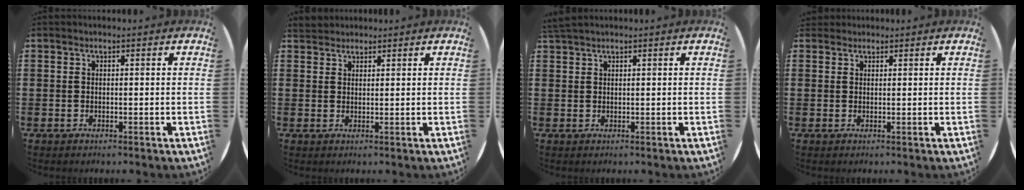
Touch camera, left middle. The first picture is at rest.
{"total": 1.7, "force": [1.6, 0.6, -0.1], "torque": [-0.001, 0.004, 0.033]}
{"total": 1.0, "force": [0.9, -0.2, 0.2], "torque": [-0.004, 0.000, 0.018]}
{"total": 0.9, "force": [0.8, 0.4, 0.0], "torque": [-0.001, 0.002, 0.017]}